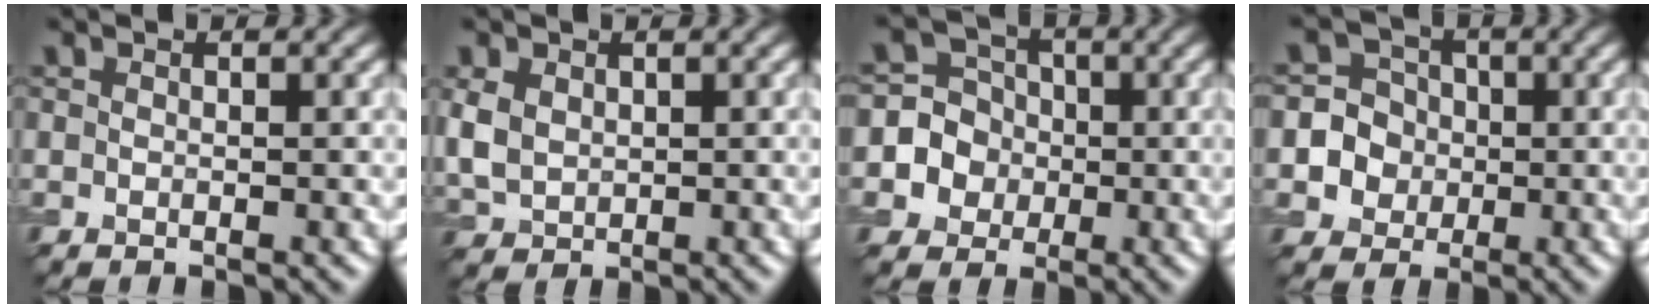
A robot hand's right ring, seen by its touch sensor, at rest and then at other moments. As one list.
[{"total": 2.1, "force": [0.6, 1.8, 0.9], "torque": [-0.032, 0.008, 0.022]}, {"total": 5.9, "force": [-1.0, 5.8, 0.4], "torque": [0.002, 0.035, -0.042]}, {"total": 5.4, "force": [-0.7, 5.3, 0.6], "torque": [0.000, 0.030, -0.028]}]